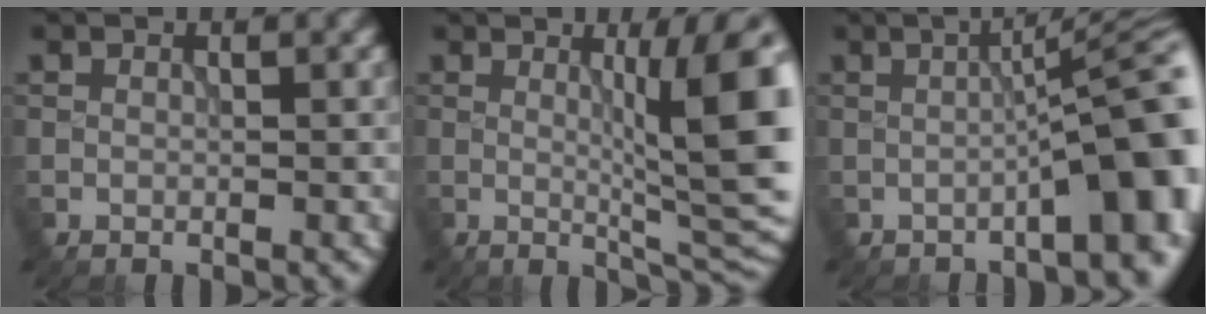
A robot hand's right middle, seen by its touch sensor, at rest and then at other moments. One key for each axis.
{"total": 9.8, "fx": 1.5, "fy": 2.1, "fz": 9.4, "tx": -0.116, "ty": -0.003, "tz": 0.029}
{"total": 10.3, "fx": -1.7, "fy": 2.8, "fz": 9.8, "tx": -0.098, "ty": 0.014, "tz": -0.026}